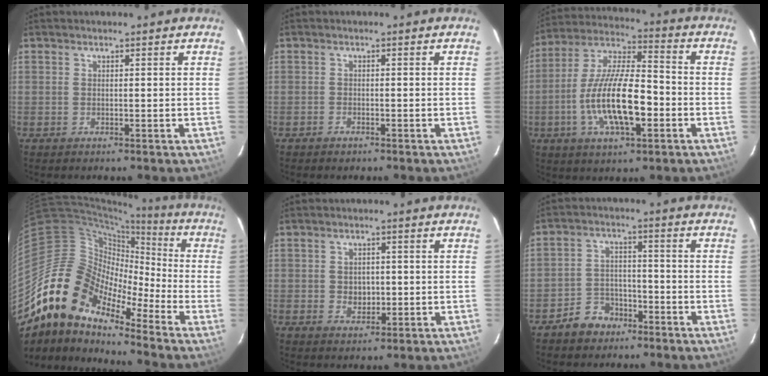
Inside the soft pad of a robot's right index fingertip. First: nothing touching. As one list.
[{"total": 1.2, "force": [-0.9, 0.7, 0.2], "torque": [-0.008, 0.003, -0.016]}, {"total": 16.5, "force": [-4.7, 5.5, 14.9], "torque": [-0.292, -0.004, -0.086]}, {"total": 15.3, "force": [-11.5, 7.2, 6.9], "torque": [-0.111, 0.009, -0.236]}, {"total": 3.5, "force": [-0.3, 3.0, 1.7], "torque": [-0.028, 0.002, 0.000]}, {"total": 6.5, "force": [-4.6, 4.4, 1.4], "torque": [-0.042, 0.021, -0.070]}]